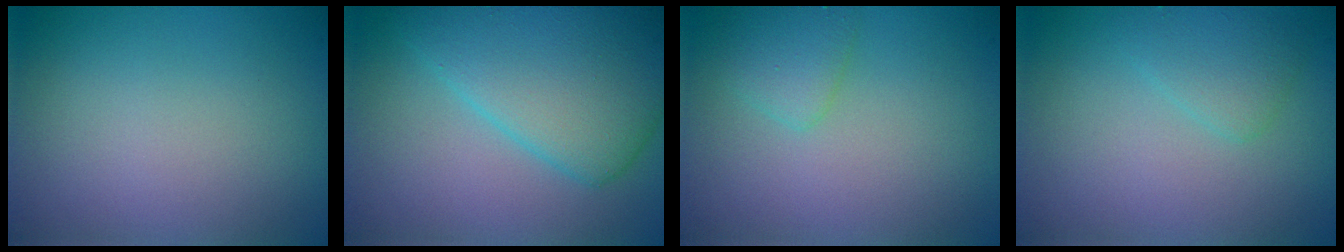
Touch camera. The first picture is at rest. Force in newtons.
{"total": 7.8, "press": 7.8, "slide": 0.0}
{"total": 1.8, "press": 1.8, "slide": 0.2}
{"total": 1.9, "press": 1.9, "slide": 0.0}